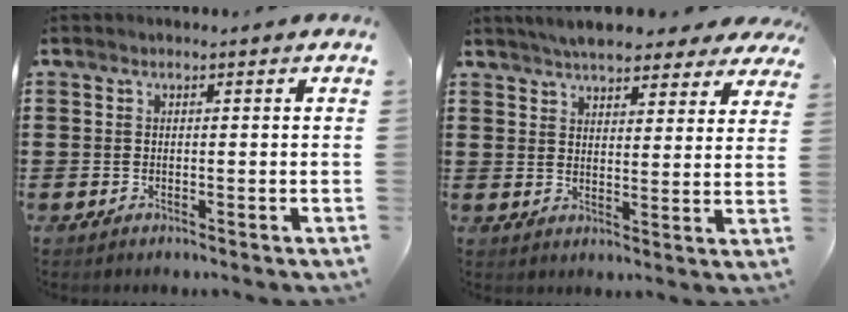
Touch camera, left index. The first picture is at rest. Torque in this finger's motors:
{"motor_torque": [2.14, 0.00, 0.88, 0.21]}